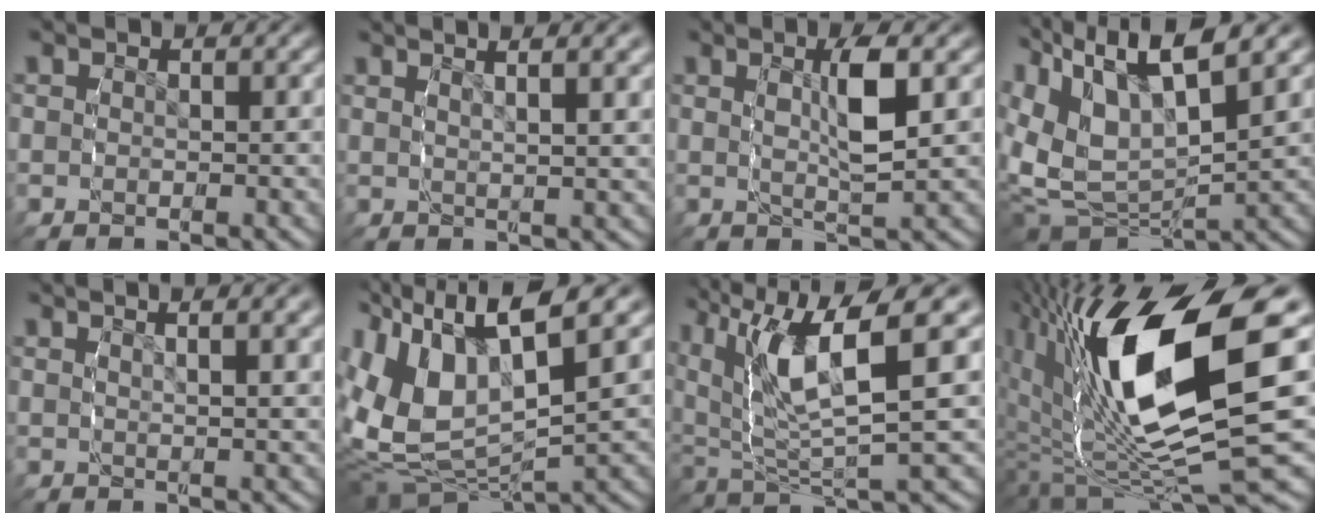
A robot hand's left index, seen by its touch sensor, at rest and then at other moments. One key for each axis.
{"total": 6.0, "fx": 3.6, "fy": 1.7, "fz": 4.4, "tx": -0.058, "ty": 0.017, "tz": 0.051}
{"total": 4.3, "fx": 0.4, "fy": 1.4, "fz": 4.0, "tx": -0.082, "ty": -0.006, "tz": 0.011}
{"total": 12.4, "fx": 1.7, "fy": 8.9, "fz": 8.4, "tx": -0.193, "ty": -0.023, "tz": 0.032}
{"total": 5.2, "fx": 3.3, "fy": 1.4, "fz": 3.8, "tx": -0.048, "ty": 0.014, "tz": 0.047}
{"total": 14.0, "fx": 0.1, "fy": 10.5, "fz": 9.3, "tx": -0.215, "ty": -0.033, "tz": 0.009}
{"total": 10.3, "fx": 1.5, "fy": 5.5, "fz": 8.6, "tx": -0.169, "ty": -0.014, "tz": 0.031}
{"total": 19.6, "fx": 0.2, "fy": 10.3, "fz": 16.7, "tx": -0.316, "ty": -0.018, "tz": 0.017}